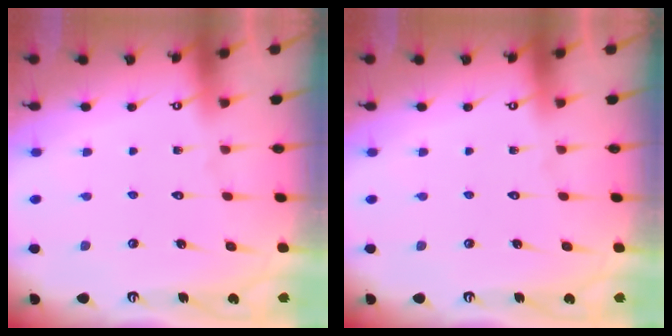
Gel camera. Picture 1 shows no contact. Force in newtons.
{"total": 0.0}